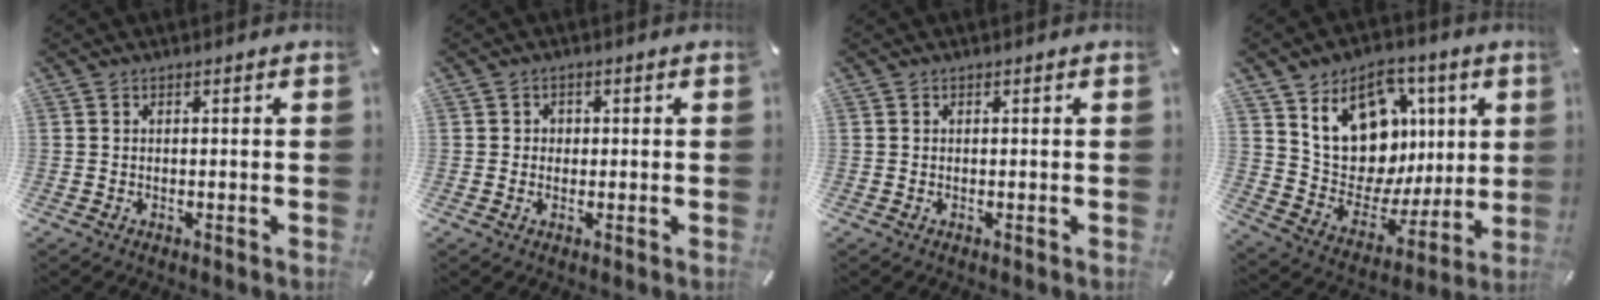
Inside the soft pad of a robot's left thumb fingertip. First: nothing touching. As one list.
[{"total": 1.6, "force": [-0.1, 1.5, 0.6], "torque": [-0.005, 0.003, -0.007]}, {"total": 0.0}, {"total": 17.1, "force": [7.2, 13.3, 7.8], "torque": [-0.124, -0.044, 0.138]}]